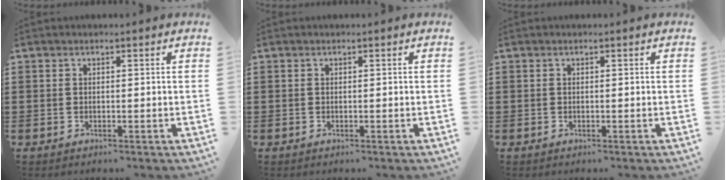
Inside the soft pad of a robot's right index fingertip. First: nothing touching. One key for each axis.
{"total": 0.0}
{"total": 0.0}